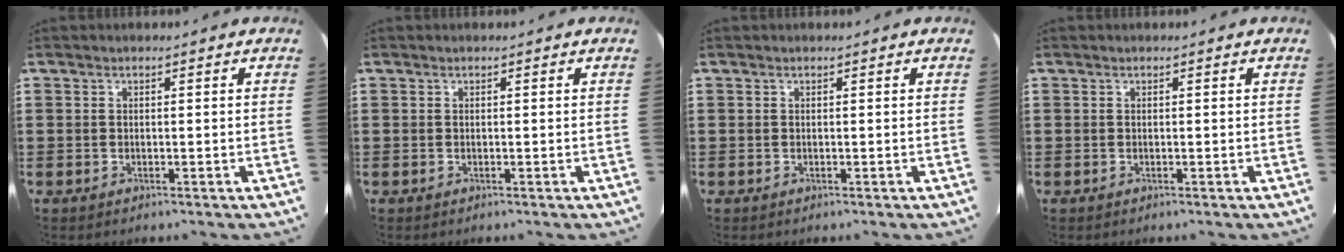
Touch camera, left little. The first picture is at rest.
{"total": 0.0}
{"total": 0.0}
{"total": 0.0}